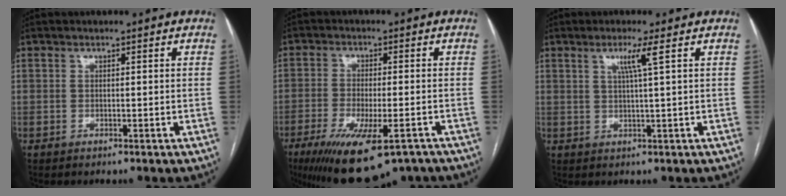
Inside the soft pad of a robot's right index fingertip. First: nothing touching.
{"total": 16.1, "force": [-10.6, 4.4, 11.2], "torque": [-0.180, -0.028, -0.159]}
{"total": 3.3, "force": [1.4, -0.9, 2.9], "torque": [-0.058, -0.002, 0.029]}